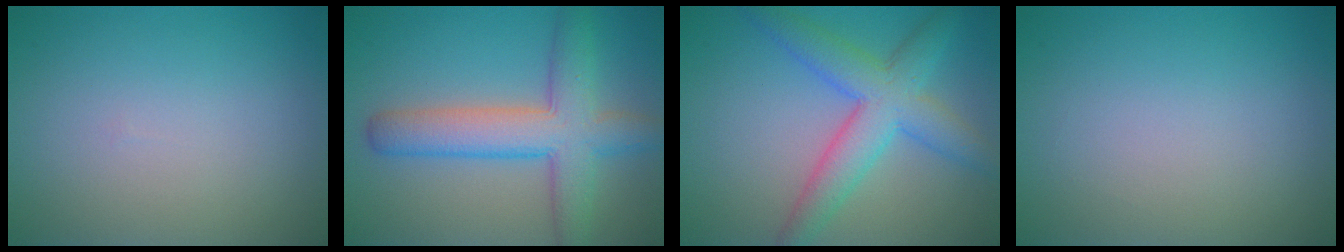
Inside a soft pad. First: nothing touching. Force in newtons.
{"total": 6.8, "press": 6.8, "slide": 0.5}
{"total": 6.0, "press": 6.0, "slide": 0.2}
{"total": 0.0}